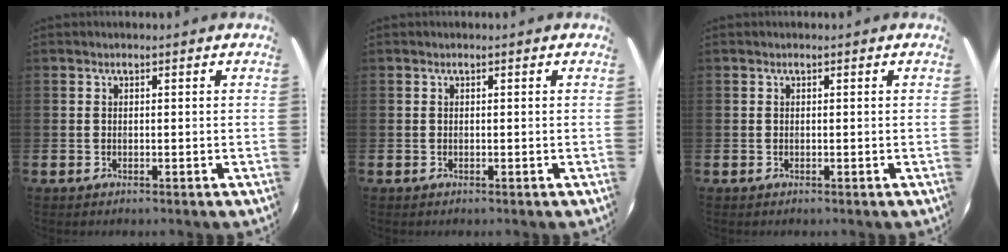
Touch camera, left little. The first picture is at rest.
{"total": 0.0}
{"total": 0.0}